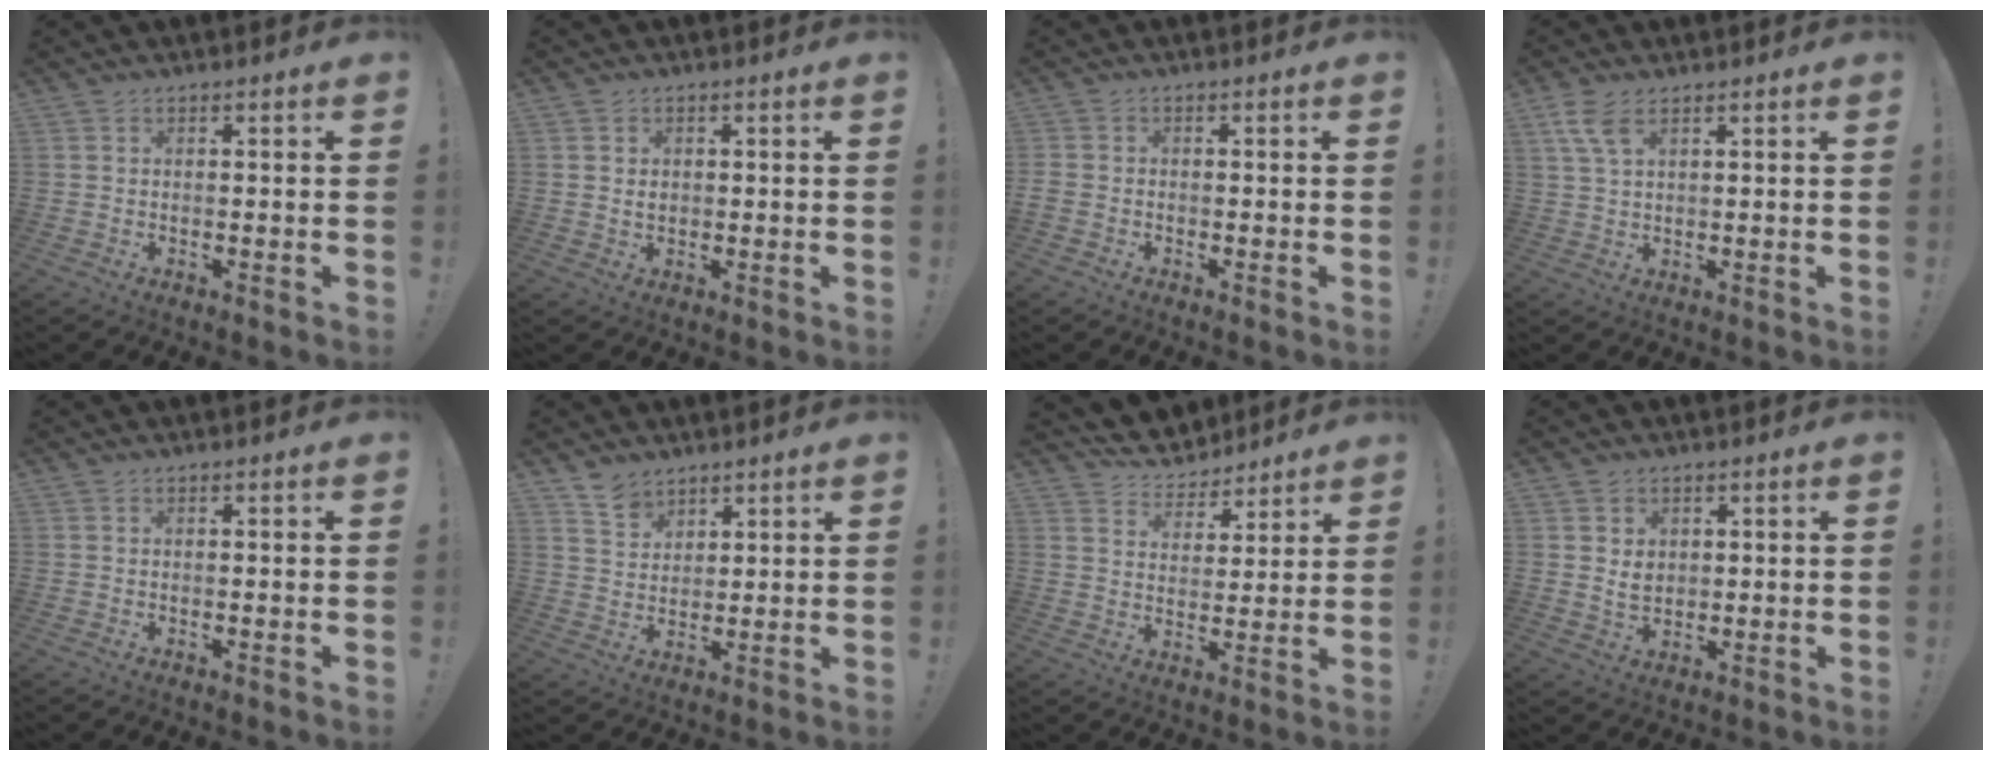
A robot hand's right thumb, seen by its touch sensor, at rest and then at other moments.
{"total": 1.3, "force": [0.4, 1.1, 0.4], "torque": [0.000, 0.000, 0.005]}
{"total": 1.7, "force": [-1.0, 1.2, 0.7], "torque": [-0.016, 0.002, -0.020]}
{"total": 6.4, "force": [3.5, 2.8, 4.5], "torque": [-0.082, -0.009, 0.067]}
{"total": 0.0}
{"total": 6.6, "force": [5.3, 3.8, 1.0], "torque": [-0.014, -0.040, 0.101]}
{"total": 7.6, "force": [6.3, 4.2, 0.8], "torque": [-0.021, -0.050, 0.124]}
{"total": 4.2, "force": [1.5, 3.5, 1.8], "torque": [-0.018, -0.003, 0.027]}